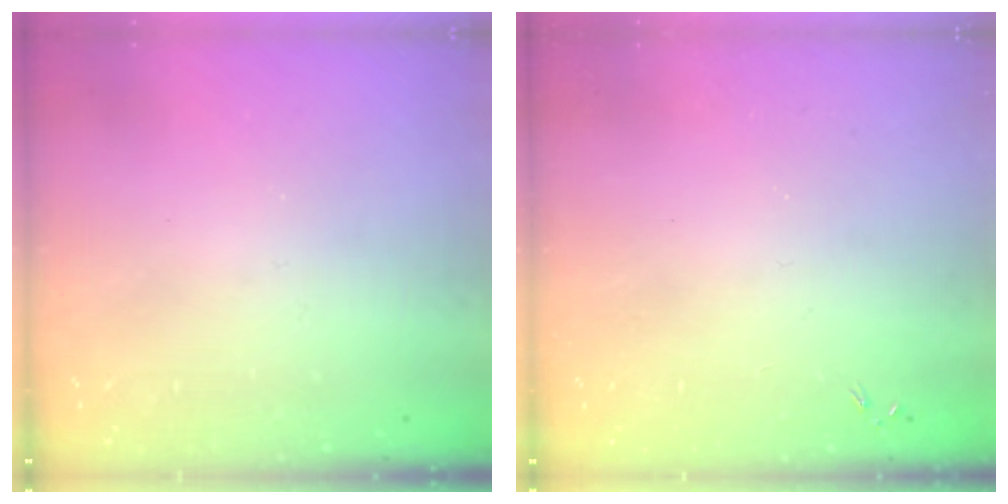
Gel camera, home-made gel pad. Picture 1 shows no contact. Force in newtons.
{"total": 0.0}